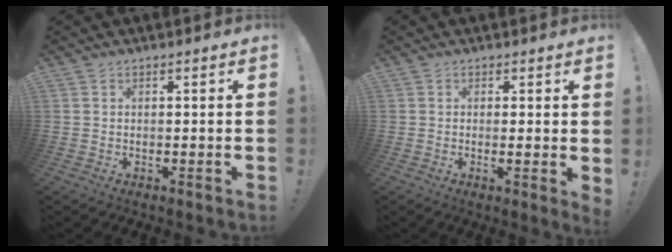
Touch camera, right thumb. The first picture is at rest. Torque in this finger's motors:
{"motor_torque": [0.18, 0.12, -0.09, -0.03, 0.06]}